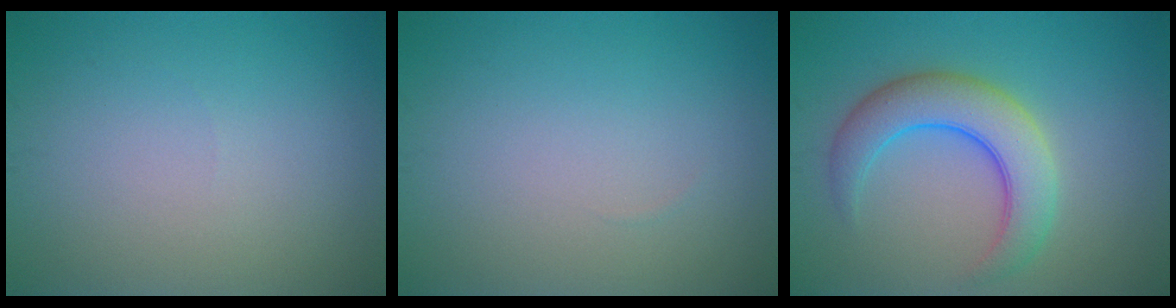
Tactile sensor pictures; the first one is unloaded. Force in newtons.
{"total": 0.0}
{"total": 5.8, "press": 5.8, "slide": 0.1}